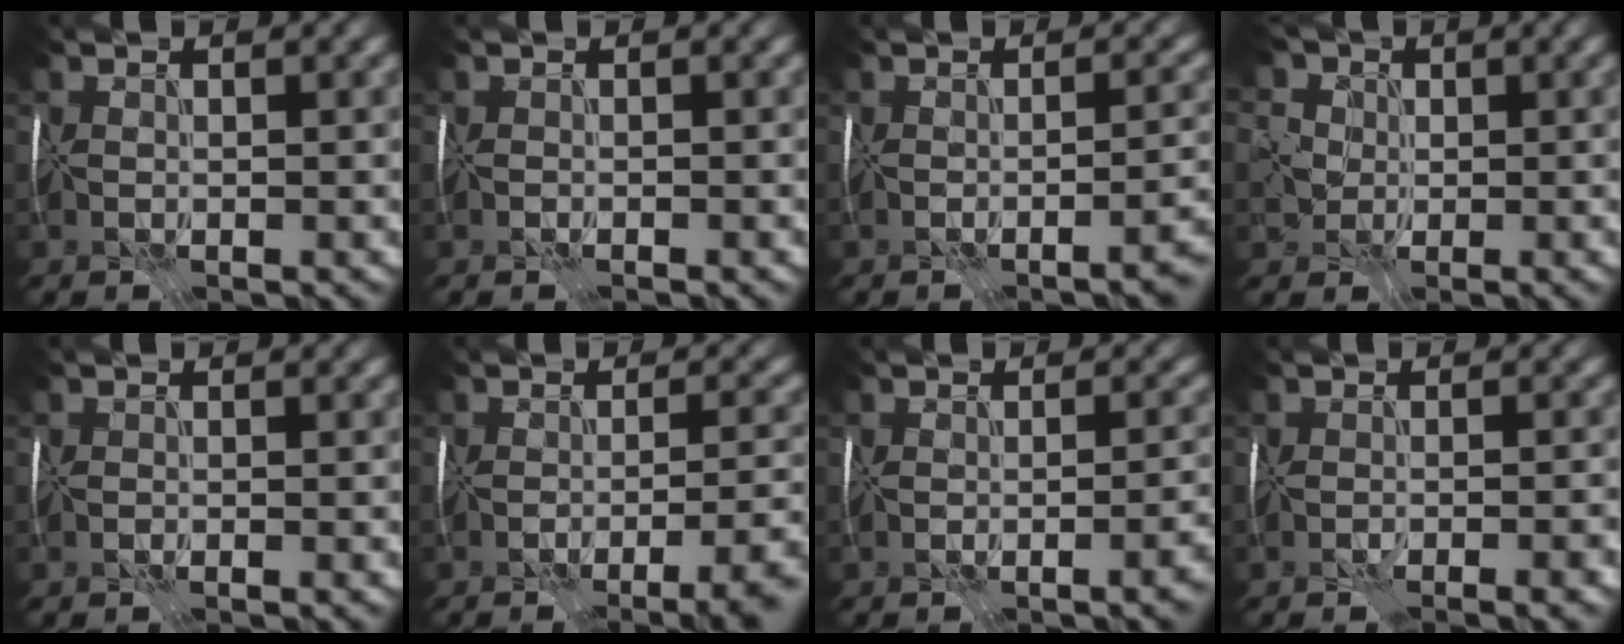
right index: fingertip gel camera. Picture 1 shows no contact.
{"total": 0.7, "force": [-0.6, -0.3, -0.1], "torque": [0.008, -0.008, -0.012]}
{"total": 3.6, "force": [-2.5, 0.4, 2.5], "torque": [-0.023, -0.011, -0.030]}
{"total": 5.3, "force": [0.5, 4.4, 2.8], "torque": [-0.061, 0.019, -0.014]}
{"total": 0.6, "force": [-0.5, -0.1, 0.3], "torque": [0.005, -0.008, -0.011]}
{"total": 6.5, "force": [-4.7, 1.0, 4.5], "torque": [-0.048, -0.009, -0.050]}
{"total": 3.8, "force": [-1.9, 0.8, 3.1], "torque": [-0.025, -0.010, -0.019]}
{"total": 2.7, "force": [-2.2, -0.1, 1.5], "torque": [-0.015, -0.008, -0.026]}